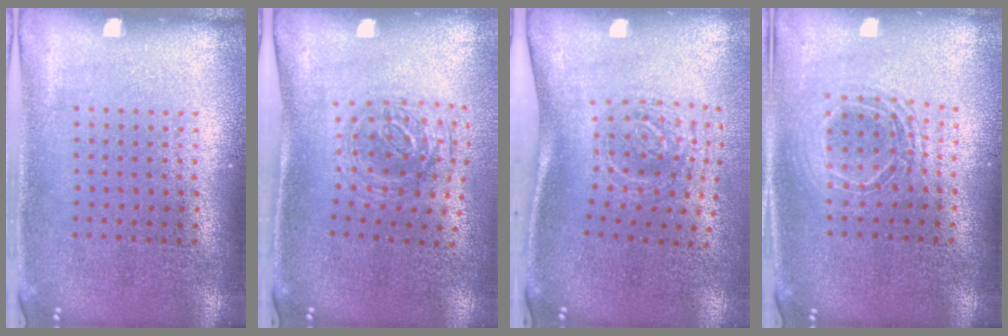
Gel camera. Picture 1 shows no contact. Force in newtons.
{"total": 1.1, "press": 1.0, "slide": 0.4}
{"total": 1.9, "press": 1.3, "slide": 1.4}
{"total": 1.8, "press": 1.5, "slide": 1.0}